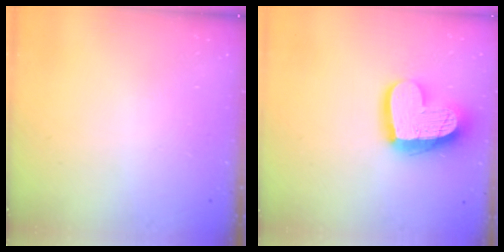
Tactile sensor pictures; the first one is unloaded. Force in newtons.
{"total": 17.8, "press": 17.7, "slide": 1.7}